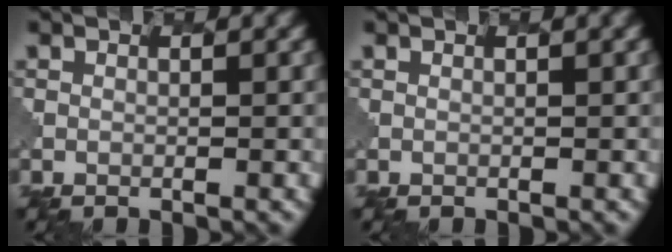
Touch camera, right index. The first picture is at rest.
{"total": 0.7, "force": [0.2, 0.2, 0.6], "torque": [-0.005, 0.000, 0.000]}